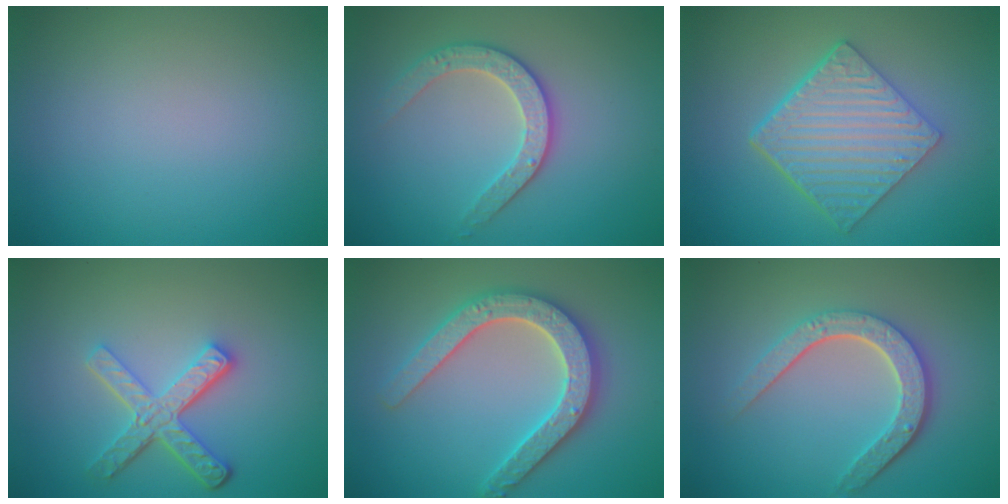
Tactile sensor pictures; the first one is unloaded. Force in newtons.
{"total": 2.9, "press": 2.9, "slide": 0.7}
{"total": 6.4, "press": 4.6, "slide": 4.5}
{"total": 4.6, "press": 3.5, "slide": 3.1}
{"total": 5.1, "press": 5.0, "slide": 0.9}
{"total": 4.8, "press": 3.6, "slide": 3.2}